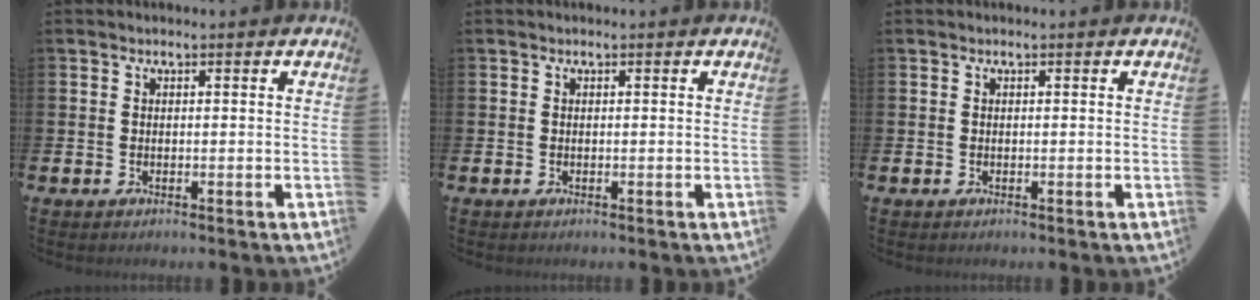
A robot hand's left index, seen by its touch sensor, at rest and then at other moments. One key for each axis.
{"total": 0.0}
{"total": 0.0}